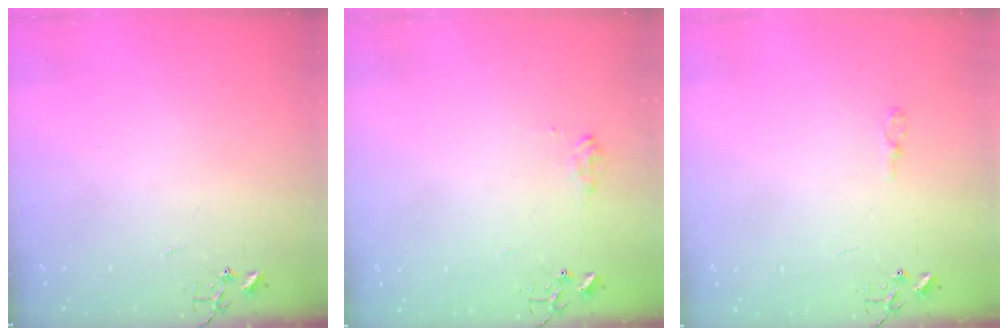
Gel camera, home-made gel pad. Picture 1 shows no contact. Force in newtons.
{"total": 7.7, "press": 7.7, "slide": 0.4}
{"total": 3.8, "press": 3.8, "slide": 0.4}